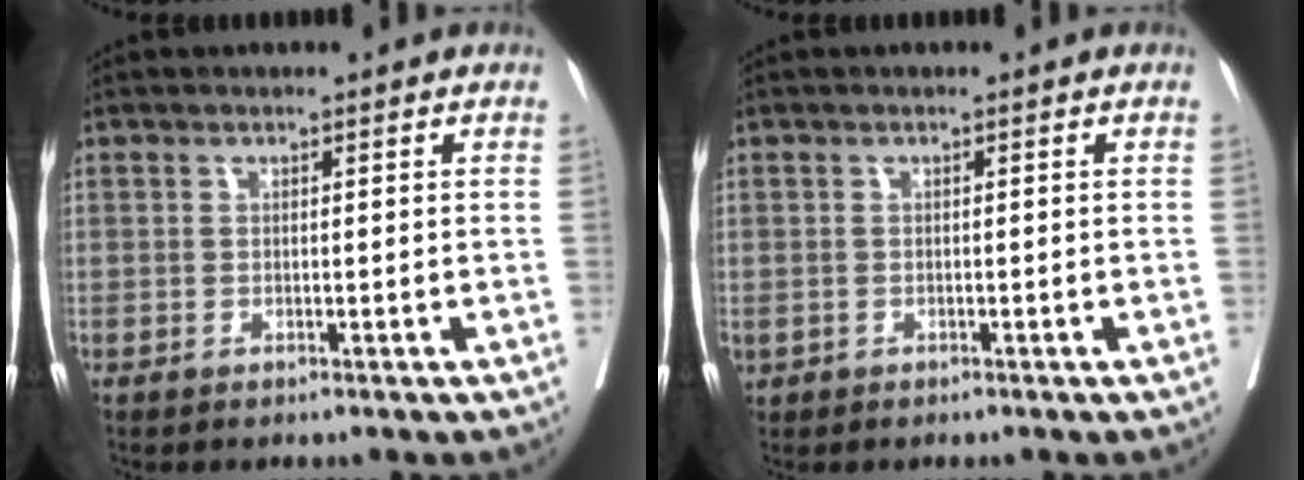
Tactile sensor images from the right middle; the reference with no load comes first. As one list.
[{"total": 0.5, "force": [-0.1, 0.5, 0.2], "torque": [-0.005, 0.004, 0.005]}]